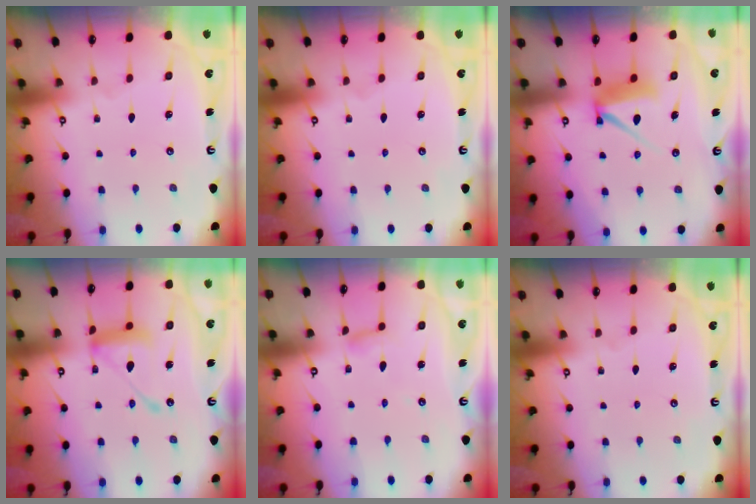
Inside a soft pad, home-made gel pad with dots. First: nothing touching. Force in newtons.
{"total": 0.0}
{"total": 7.4, "press": 7.4, "slide": 0.6}
{"total": 13.7, "press": 13.7, "slide": 1.3}
{"total": 5.5, "press": 5.5, "slide": 0.3}
{"total": 0.0}